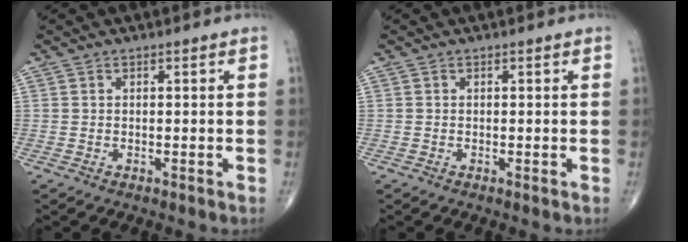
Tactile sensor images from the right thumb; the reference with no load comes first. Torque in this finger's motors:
{"motor_torque": [2.25, 2.08, -0.04, -0.13, 0.02]}